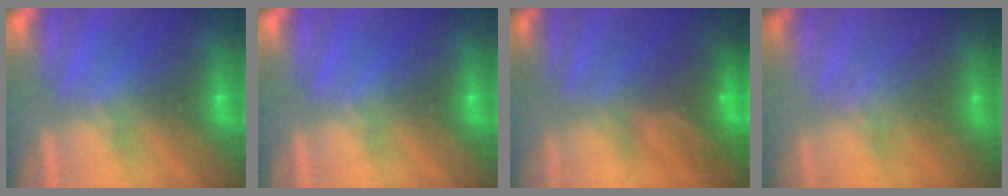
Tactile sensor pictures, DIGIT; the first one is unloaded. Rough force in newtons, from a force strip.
{"total": 0.0}
{"total": 10.4}
{"total": 2.5}